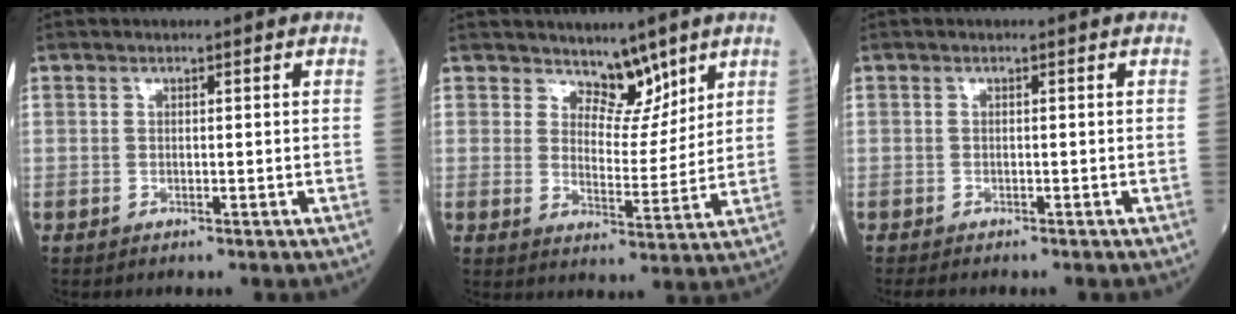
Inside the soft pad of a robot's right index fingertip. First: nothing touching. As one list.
[{"total": 5.4, "force": [4.5, 2.4, 1.6], "torque": [-0.018, -0.010, 0.079]}, {"total": 2.1, "force": [-1.8, 0.5, 0.9], "torque": [-0.017, -0.005, -0.023]}]